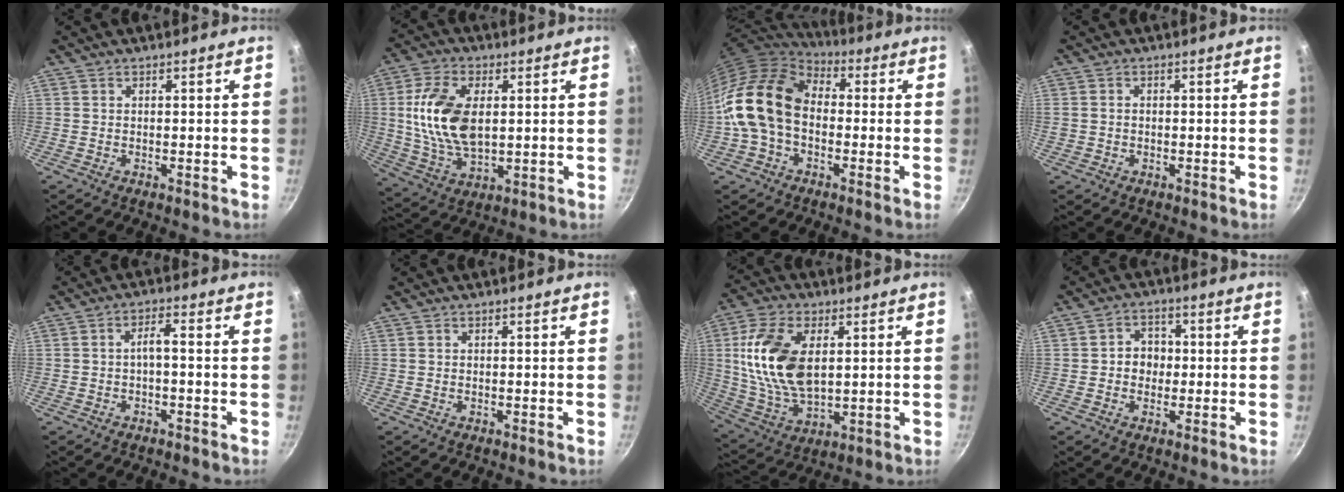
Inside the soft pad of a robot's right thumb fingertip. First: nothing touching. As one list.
[{"total": 15.0, "force": [2.0, 8.7, 12.0], "torque": [-0.217, -0.006, 0.043]}, {"total": 16.0, "force": [-1.0, 11.4, 11.3], "torque": [-0.188, 0.041, -0.036]}, {"total": 1.2, "force": [-0.2, 1.0, 0.5], "torque": [-0.009, 0.004, -0.002]}, {"total": 2.7, "force": [-1.0, 0.7, 2.5], "torque": [-0.054, 0.022, -0.017]}, {"total": 0.0}, {"total": 17.2, "force": [3.3, 10.0, 13.6], "torque": [-0.250, -0.009, 0.072]}, {"total": 5.2, "force": [-0.2, 4.5, 2.5], "torque": [-0.007, 0.009, -0.008]}]